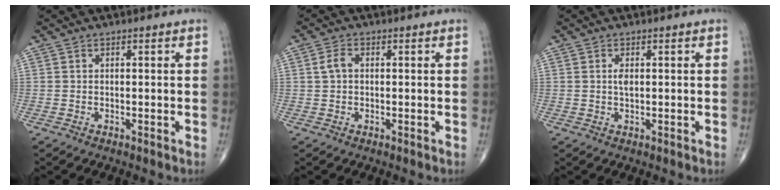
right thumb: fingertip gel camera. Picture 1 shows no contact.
{"total": 2.5, "force": [0.4, 1.7, 1.9], "torque": [-0.039, 0.008, 0.006]}
{"total": 2.8, "force": [0.4, 1.5, 2.4], "torque": [-0.042, -0.002, 0.006]}